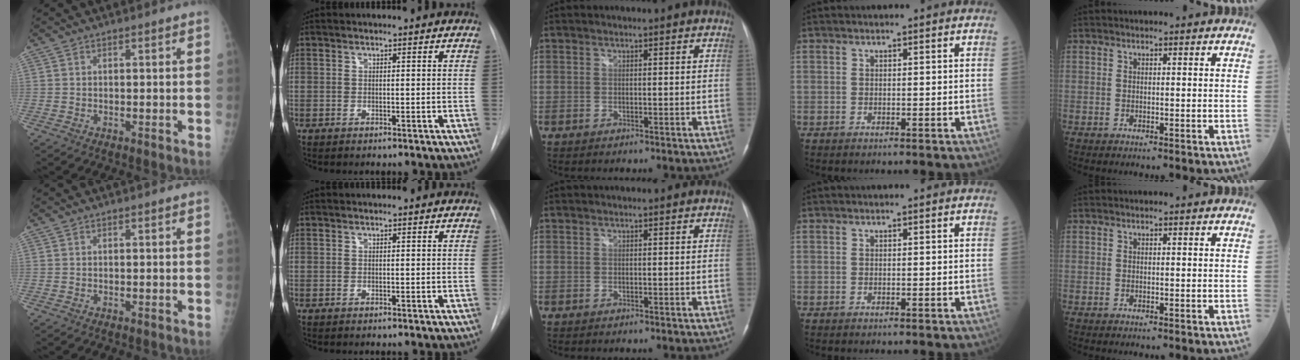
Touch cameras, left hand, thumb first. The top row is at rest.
{}